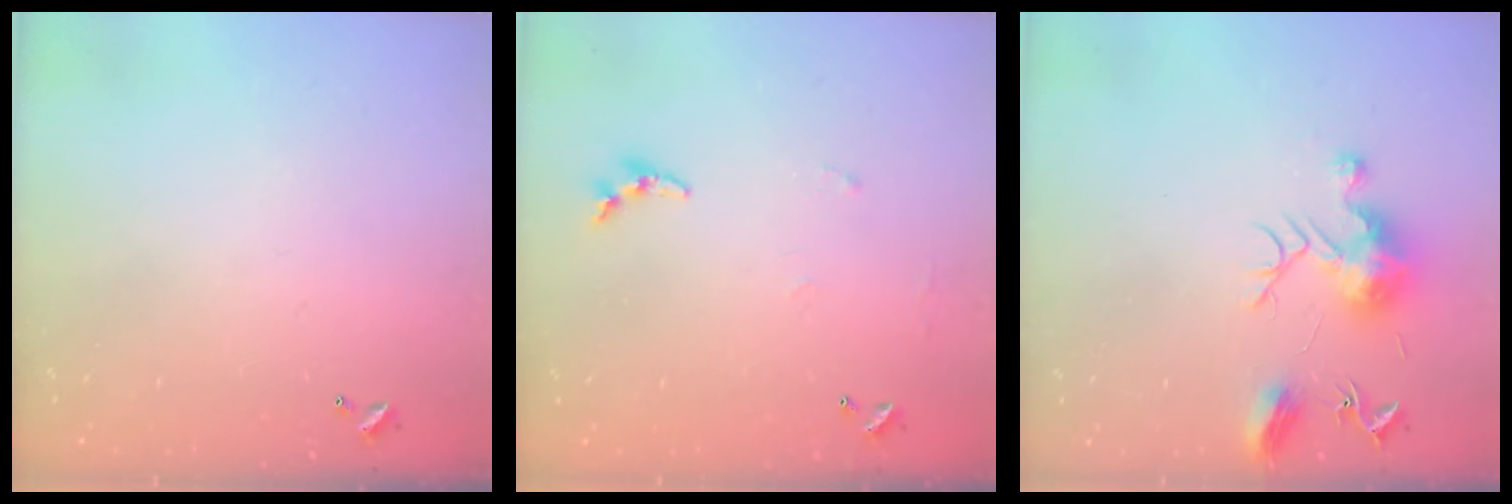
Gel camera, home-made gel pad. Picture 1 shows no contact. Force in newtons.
{"total": 5.2, "press": 5.2, "slide": 0.5}
{"total": 12.0, "press": 12.0, "slide": 0.5}